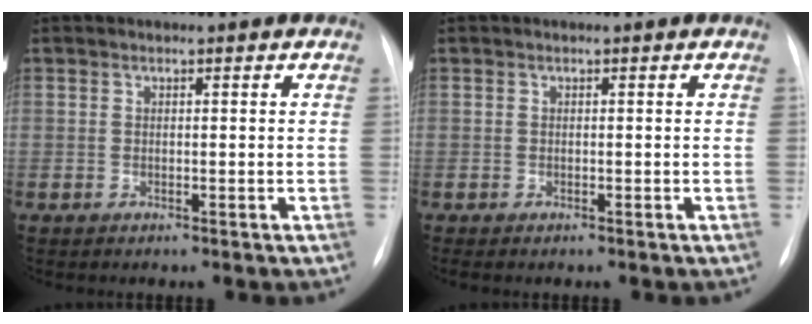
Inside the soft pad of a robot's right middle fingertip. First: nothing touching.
{"total": 0.7, "force": [-0.5, 0.3, 0.4], "torque": [-0.006, -0.002, -0.004]}